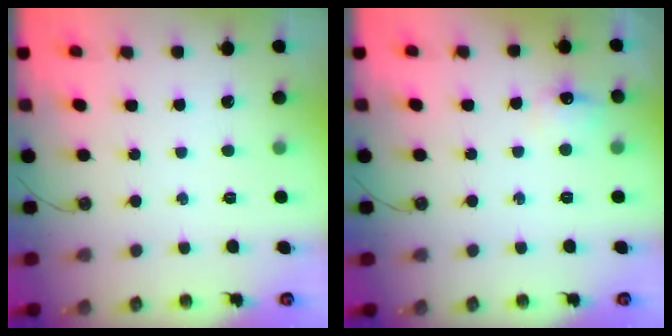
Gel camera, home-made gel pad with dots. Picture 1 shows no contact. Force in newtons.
{"total": 7.8, "press": 7.7, "slide": 1.0}